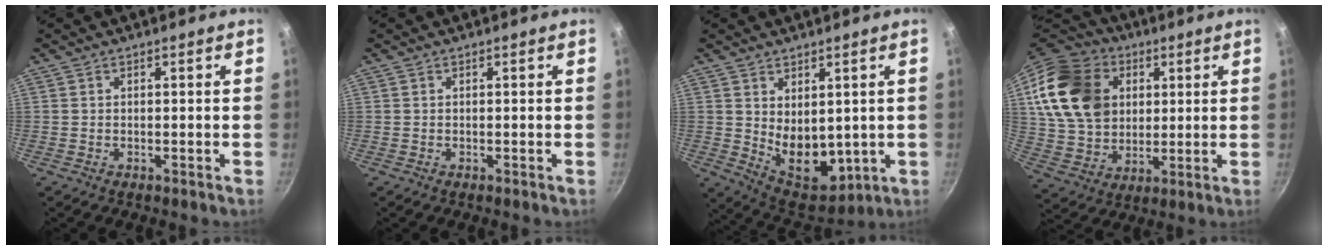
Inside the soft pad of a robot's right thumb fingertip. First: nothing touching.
{"total": 0.0}
{"total": 10.3, "force": [2.1, 6.6, 7.7], "torque": [-0.085, -0.041, 0.058]}
{"total": 21.6, "force": [6.1, 16.9, 12.1], "torque": [-0.202, -0.001, 0.120]}